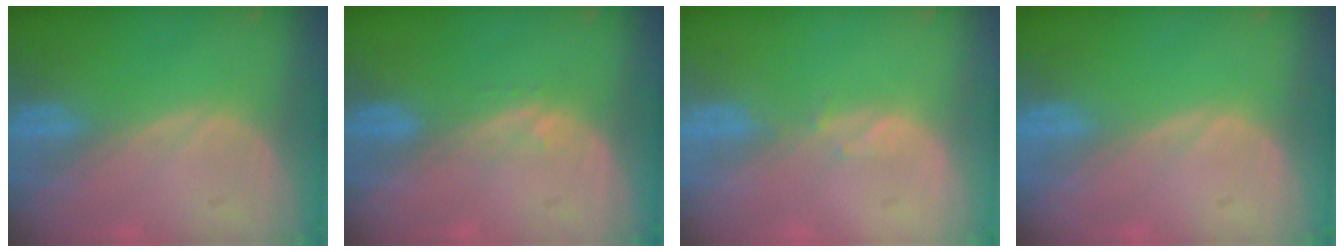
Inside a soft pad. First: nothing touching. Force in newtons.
{"total": 1.0, "press": 1.0, "slide": 0.2}
{"total": 0.8, "press": 0.8, "slide": 0.3}
{"total": 0.0}